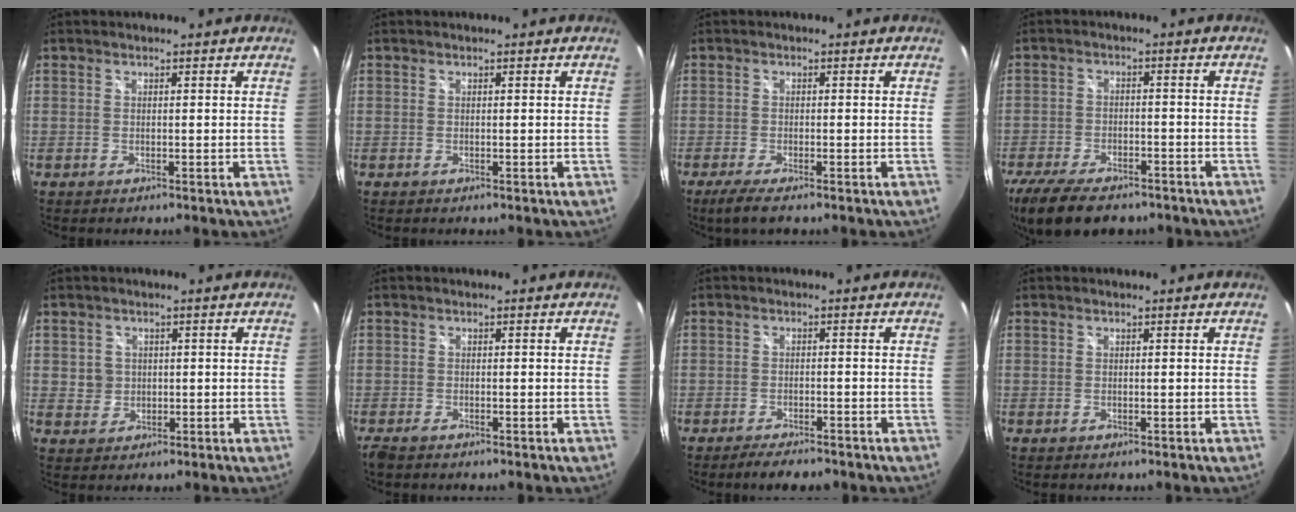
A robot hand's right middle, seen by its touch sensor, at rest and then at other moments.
{"total": 0.0}
{"total": 3.6, "force": [-2.6, 0.2, 2.6], "torque": [-0.060, -0.015, -0.048]}
{"total": 14.1, "force": [-10.7, 5.4, 7.3], "torque": [-0.169, -0.037, -0.176]}
{"total": 3.0, "force": [0.2, 2.9, 0.5], "torque": [-0.005, 0.003, 0.003]}
{"total": 2.3, "force": [-1.8, 0.7, 1.2], "torque": [-0.025, -0.011, -0.031]}
{"total": 4.4, "force": [-3.8, 1.1, 2.0], "torque": [-0.047, -0.006, -0.062]}
{"total": 0.0}